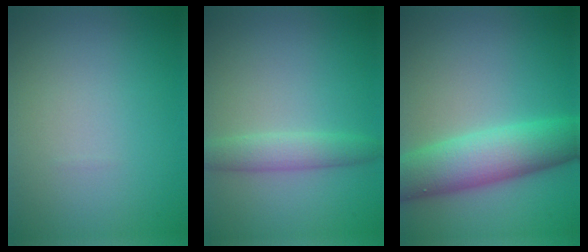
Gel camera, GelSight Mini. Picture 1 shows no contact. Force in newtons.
{"total": 2.5, "press": 2.5, "slide": 0.0}
{"total": 7.0, "press": 7.0, "slide": 0.2}